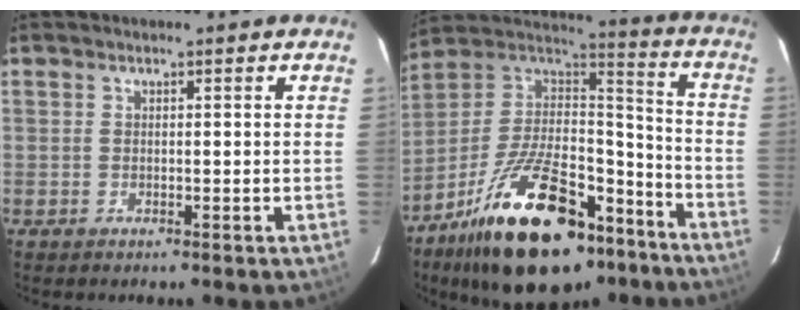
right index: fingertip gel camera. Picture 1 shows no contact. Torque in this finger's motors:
{"motor_torque": [0.93, -0.83, 0.79, 0.06]}